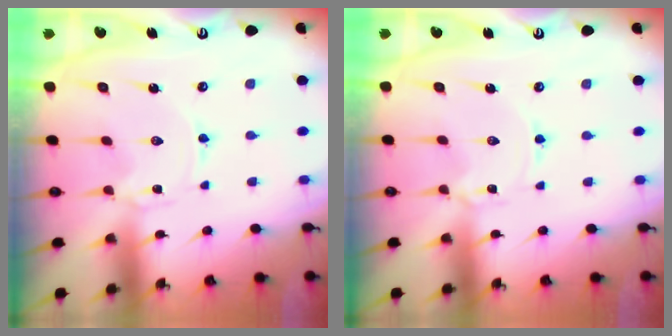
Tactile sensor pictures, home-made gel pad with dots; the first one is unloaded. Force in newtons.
{"total": 0.9, "press": 0.9, "slide": 0.1}